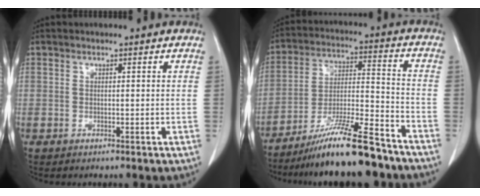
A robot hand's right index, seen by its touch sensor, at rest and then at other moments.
{"total": 15.0, "force": [-12.2, 0.6, 8.7], "torque": [-0.151, -0.009, -0.209]}